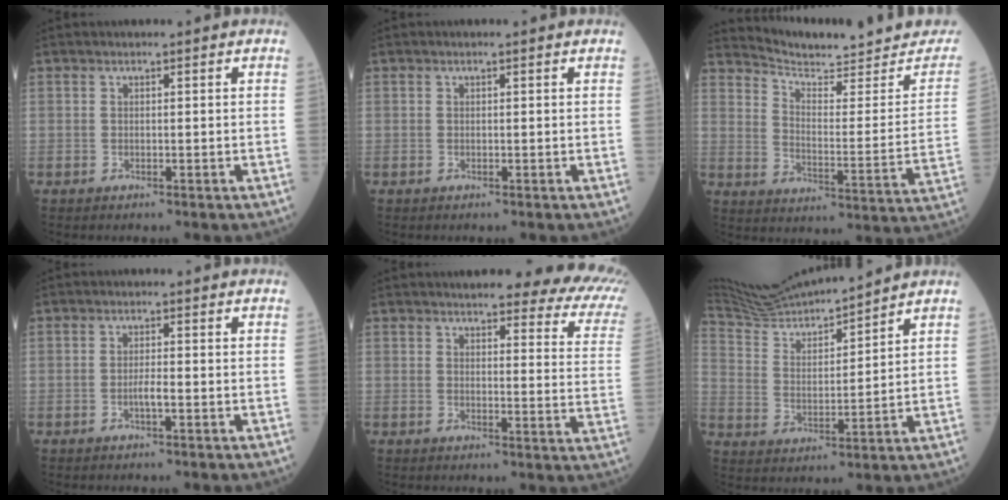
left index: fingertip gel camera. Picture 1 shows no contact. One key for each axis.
{"total": 0.0}
{"total": 17.9, "fx": 17.3, "fy": 2.8, "fz": 3.7, "tx": -0.047, "ty": -0.069, "tz": 0.220}
{"total": 1.7, "fx": -1.2, "fy": 0.1, "fz": 1.2, "tx": -0.025, "ty": -0.006, "tz": -0.022}
{"total": 17.3, "fx": 14.4, "fy": 3.2, "fz": 9.1, "tx": -0.094, "ty": -0.029, "tz": 0.141}
{"total": 13.2, "fx": 12.7, "fy": -0.4, "fz": 3.6, "tx": -0.082, "ty": 0.006, "tz": 0.239}